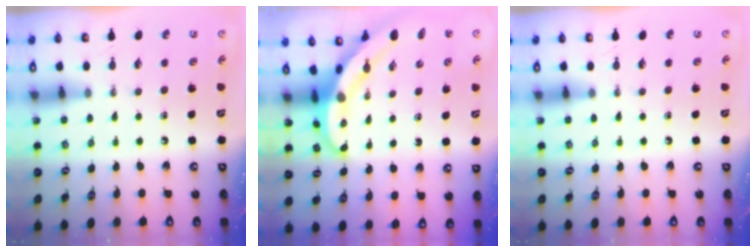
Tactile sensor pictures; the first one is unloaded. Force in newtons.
{"total": 6.0, "press": 6.0, "slide": 0.2}
{"total": 0.0}